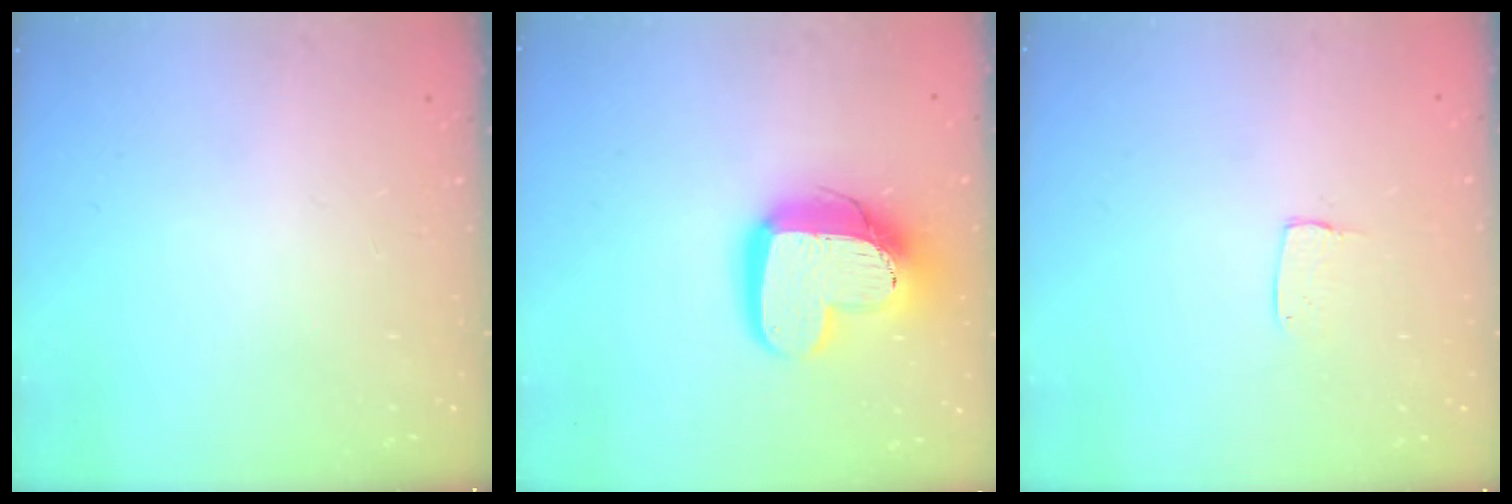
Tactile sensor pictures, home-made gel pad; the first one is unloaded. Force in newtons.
{"total": 16.6, "press": 16.6, "slide": 1.3}
{"total": 4.1, "press": 4.0, "slide": 0.2}